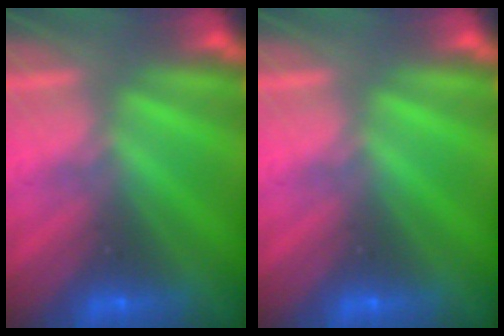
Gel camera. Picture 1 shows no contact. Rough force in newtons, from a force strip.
{"total": 0.0}